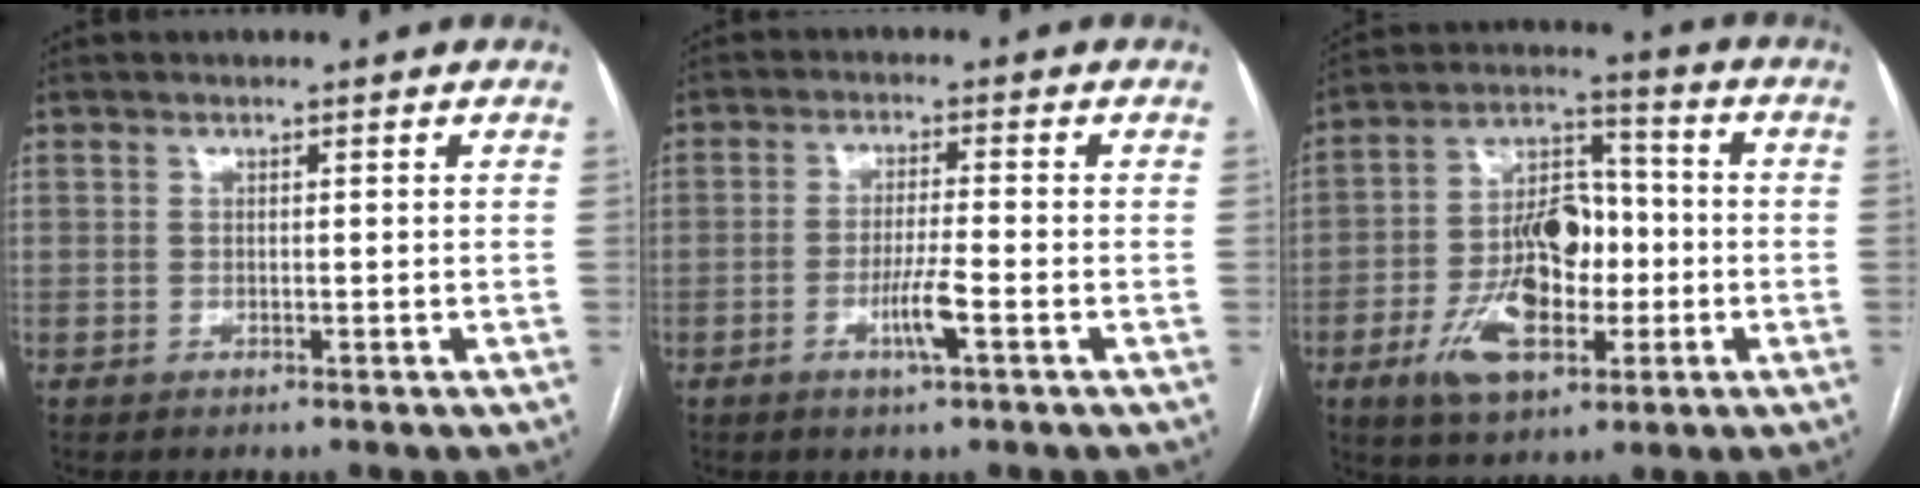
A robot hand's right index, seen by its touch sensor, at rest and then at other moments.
{"total": 4.8, "force": [-1.9, -0.1, 4.4], "torque": [-0.082, -0.006, -0.035]}
{"total": 14.1, "force": [-4.2, 7.3, 11.2], "torque": [-0.219, 0.019, -0.066]}